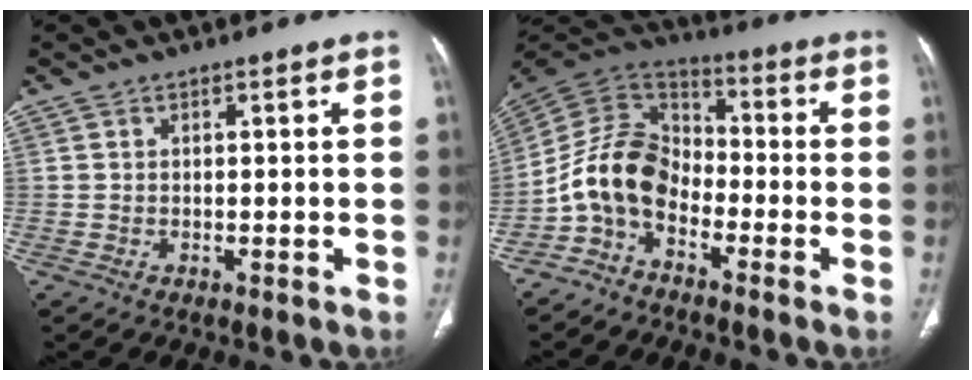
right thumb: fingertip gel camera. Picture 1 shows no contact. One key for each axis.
{"total": 11.9, "fx": -4.9, "fy": 8.1, "fz": 7.2, "tx": -0.133, "ty": 0.070, "tz": -0.112}